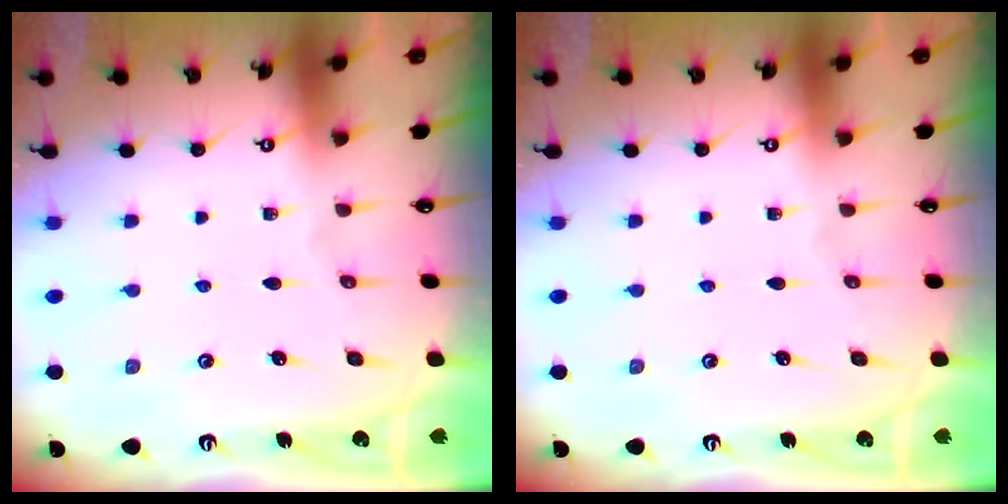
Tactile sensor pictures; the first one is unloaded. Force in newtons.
{"total": 0.0}